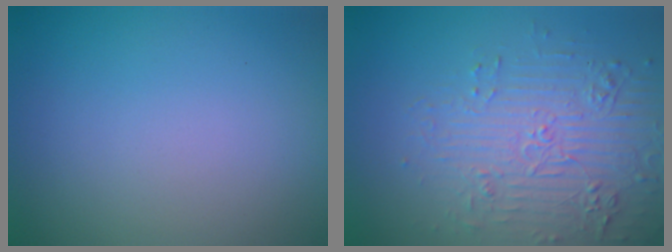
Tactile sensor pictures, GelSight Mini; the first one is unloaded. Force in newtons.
{"total": 4.7, "press": 4.2, "slide": 2.3}